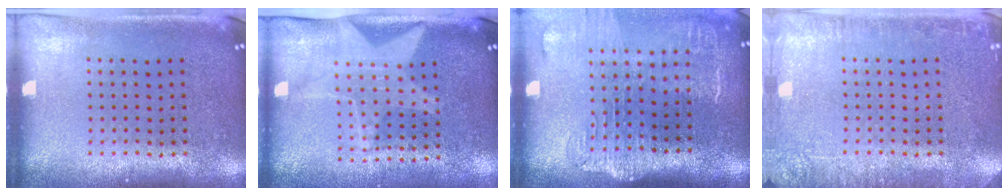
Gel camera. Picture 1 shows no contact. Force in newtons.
{"total": 1.8, "press": 1.5, "slide": 1.0}
{"total": 1.9, "press": 1.5, "slide": 1.2}
{"total": 2.9, "press": 2.9, "slide": 0.4}